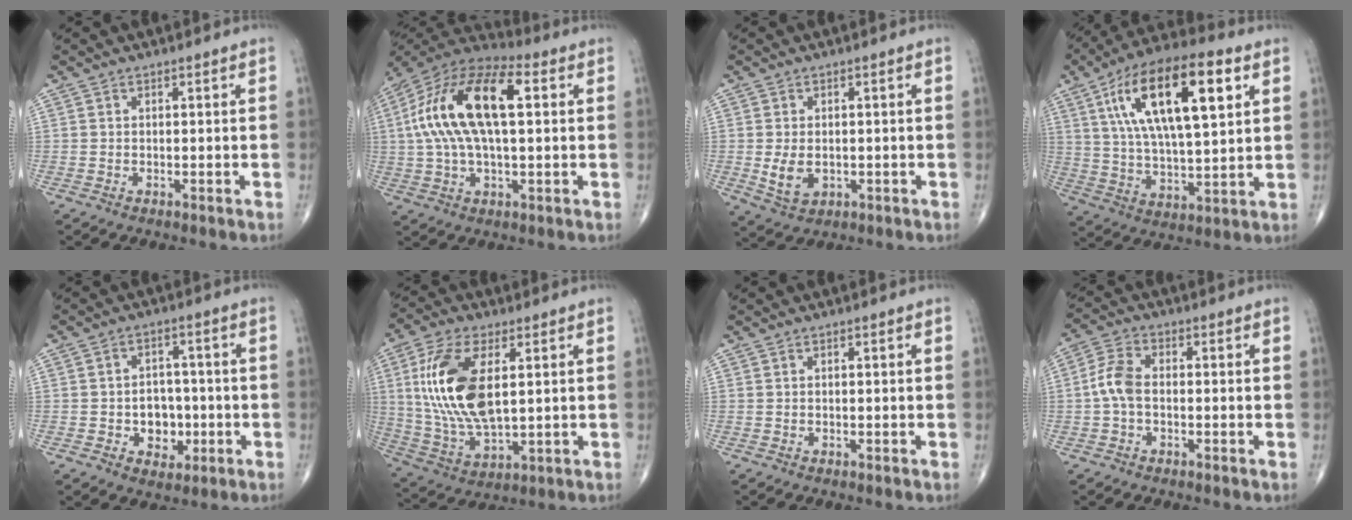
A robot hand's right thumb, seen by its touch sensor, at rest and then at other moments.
{"total": 20.3, "force": [3.5, 9.2, 17.7], "torque": [-0.343, 0.033, 0.052]}
{"total": 4.9, "force": [-0.5, 3.3, 3.6], "torque": [-0.062, -0.008, 0.000]}
{"total": 22.4, "force": [8.1, 8.5, 19.1], "torque": [-0.328, -0.004, 0.136]}
{"total": 7.0, "force": [-1.6, 5.5, 4.0], "torque": [-0.018, 0.017, -0.020]}
{"total": 17.2, "force": [3.5, 8.1, 14.8], "torque": [-0.305, -0.012, 0.074]}
{"total": 0.0}
{"total": 5.5, "force": [-0.7, 3.2, 4.4], "torque": [-0.096, 0.017, -0.021]}